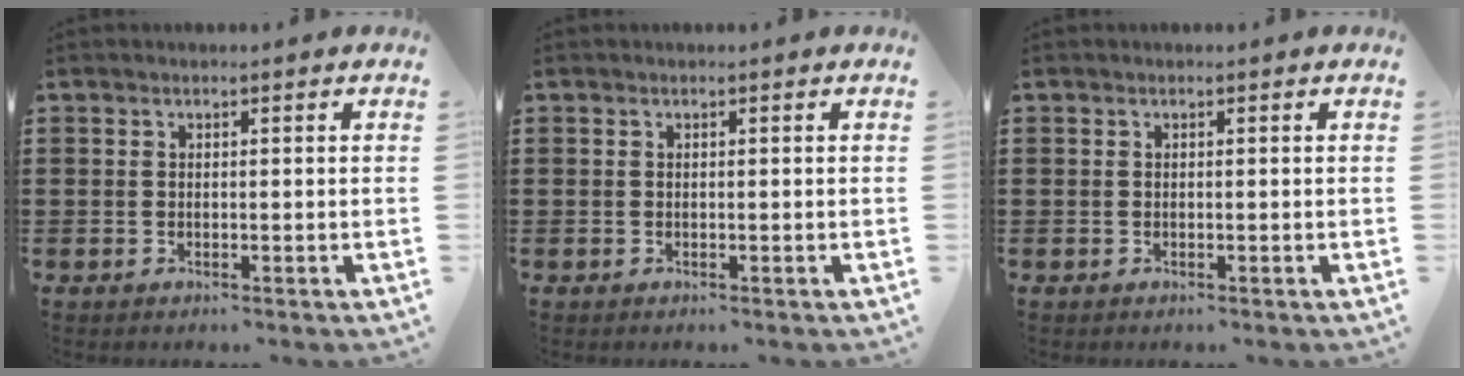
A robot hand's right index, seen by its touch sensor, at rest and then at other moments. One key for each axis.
{"total": 0.0}
{"total": 0.0}